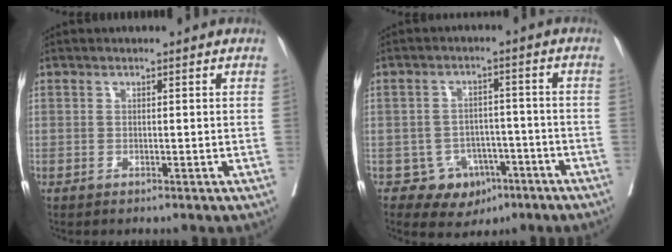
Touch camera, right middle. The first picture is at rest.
{"total": 1.6, "force": [-1.3, 0.7, 0.7], "torque": [-0.011, -0.002, -0.014]}